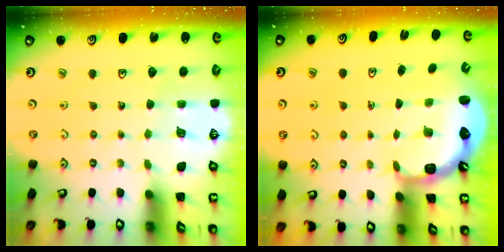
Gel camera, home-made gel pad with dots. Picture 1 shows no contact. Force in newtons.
{"total": 2.6, "press": 2.2, "slide": 1.4}